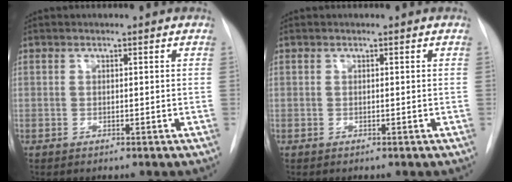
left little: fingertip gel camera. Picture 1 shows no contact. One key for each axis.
{"total": 0.0}